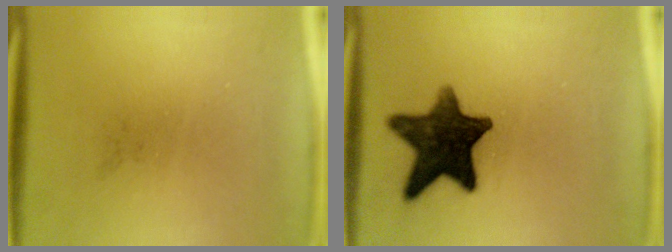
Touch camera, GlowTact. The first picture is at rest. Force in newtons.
{"total": 13.6}